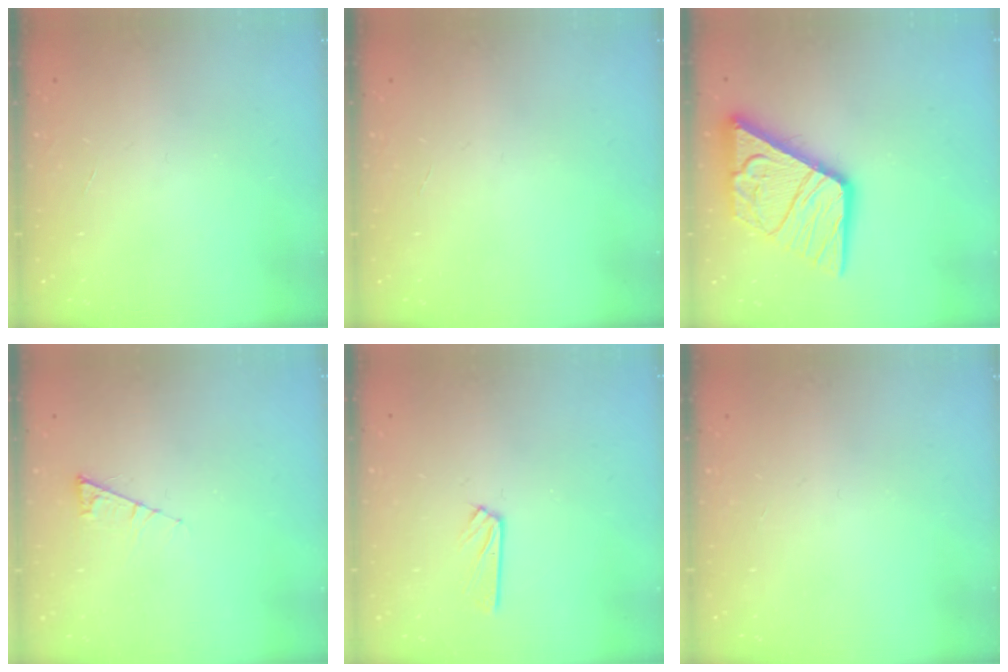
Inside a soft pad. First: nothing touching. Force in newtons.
{"total": 0.0}
{"total": 20.2, "press": 20.1, "slide": 2.2}
{"total": 5.5, "press": 5.4, "slide": 0.8}
{"total": 2.6, "press": 2.5, "slide": 0.3}
{"total": 0.0}